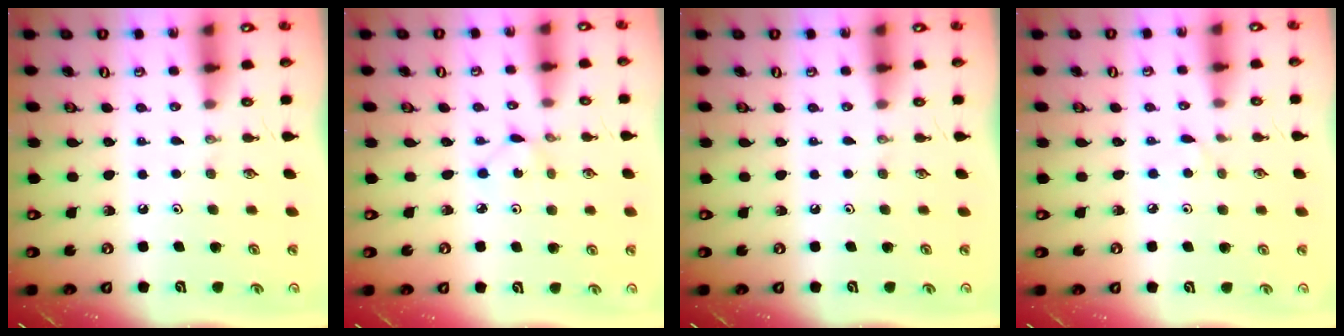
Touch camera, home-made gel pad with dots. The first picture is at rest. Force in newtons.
{"total": 1.2, "press": 1.2, "slide": 0.2}
{"total": 0.0}
{"total": 2.2, "press": 2.2, "slide": 0.3}